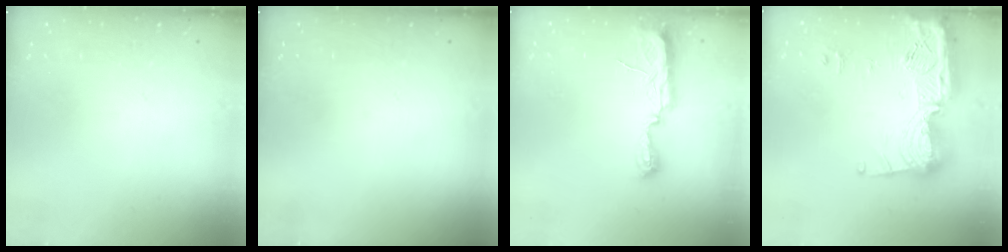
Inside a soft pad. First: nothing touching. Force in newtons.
{"total": 0.0}
{"total": 7.9, "press": 7.8, "slide": 0.8}
{"total": 23.2, "press": 23.1, "slide": 2.1}